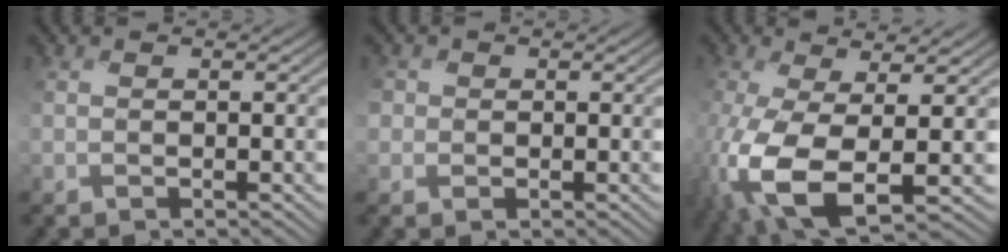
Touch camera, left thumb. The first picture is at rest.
{"total": 1.7, "force": [0.2, 1.6, 0.4], "torque": [-0.007, -0.003, 0.000]}
{"total": 13.1, "force": [-3.6, 5.3, 11.4], "torque": [-0.285, -0.042, -0.048]}